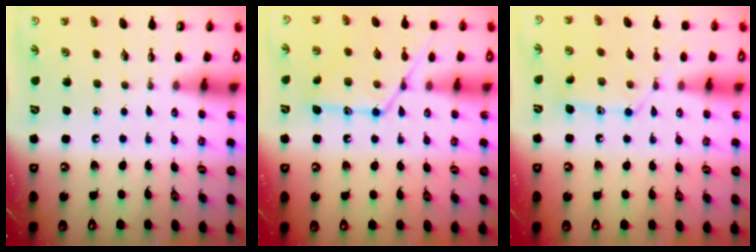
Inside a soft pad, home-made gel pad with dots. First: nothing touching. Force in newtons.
{"total": 13.4, "press": 13.4, "slide": 0.6}
{"total": 11.7, "press": 11.7, "slide": 0.1}